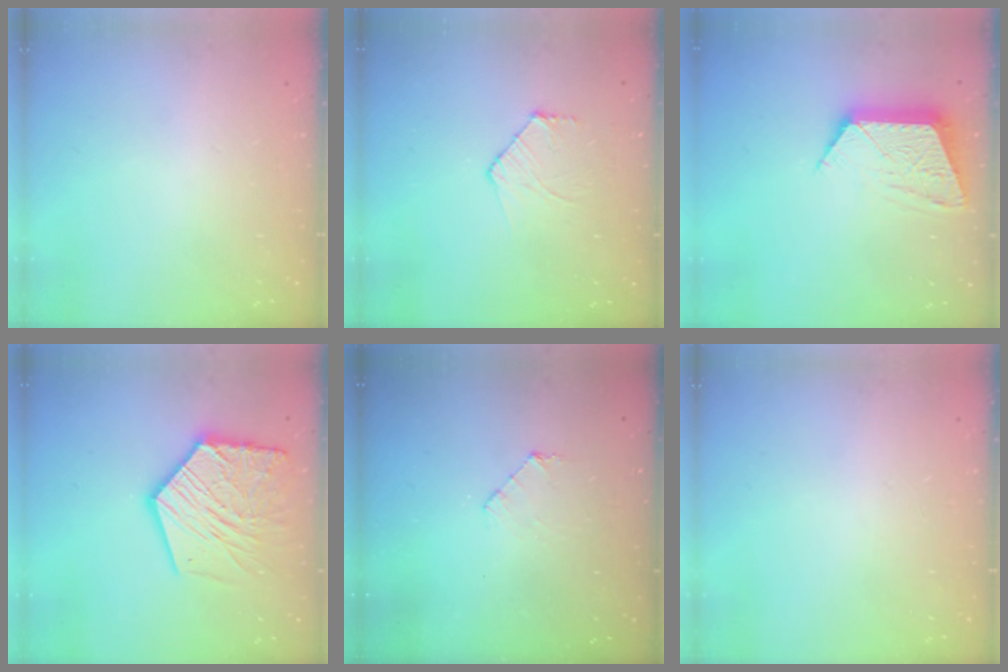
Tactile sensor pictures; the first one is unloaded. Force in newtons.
{"total": 8.0, "press": 7.9, "slide": 0.6}
{"total": 10.5, "press": 10.5, "slide": 0.7}
{"total": 19.1, "press": 19.0, "slide": 1.8}
{"total": 6.2, "press": 6.1, "slide": 0.6}
{"total": 0.0}